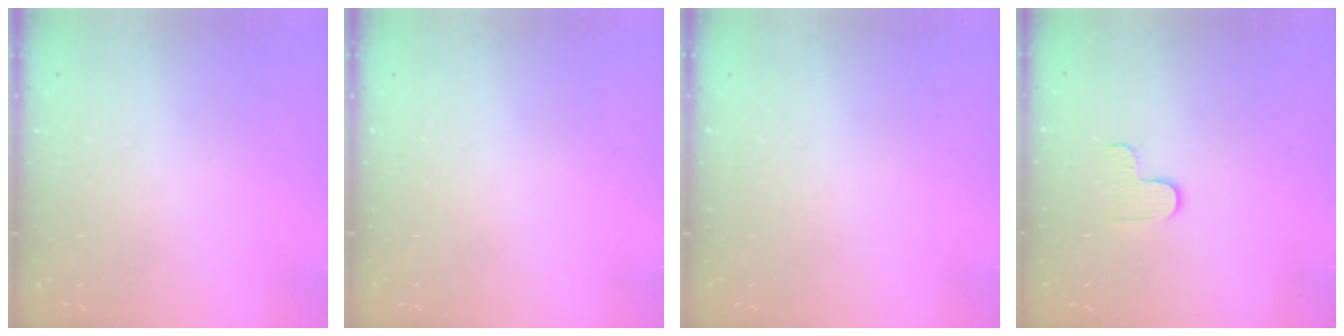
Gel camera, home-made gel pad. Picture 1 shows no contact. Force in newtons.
{"total": 0.0}
{"total": 0.0}
{"total": 2.9, "press": 2.9, "slide": 0.3}